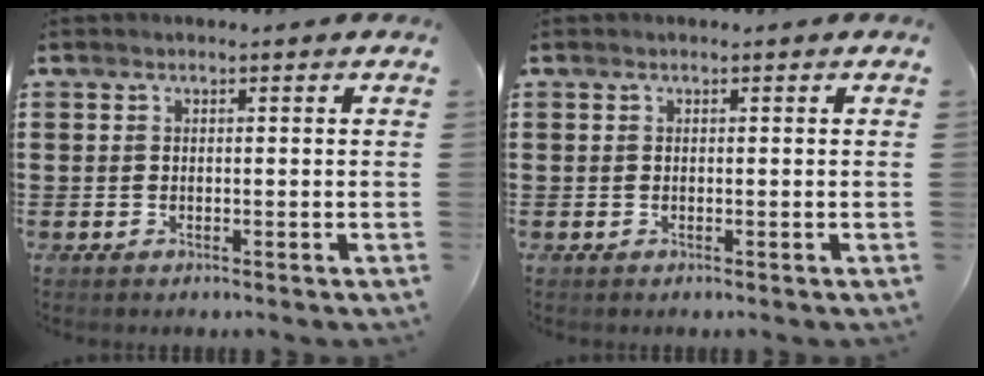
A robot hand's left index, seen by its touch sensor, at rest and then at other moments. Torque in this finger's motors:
{"motor_torque": [0.01, -0.01, -0.07, -0.07]}